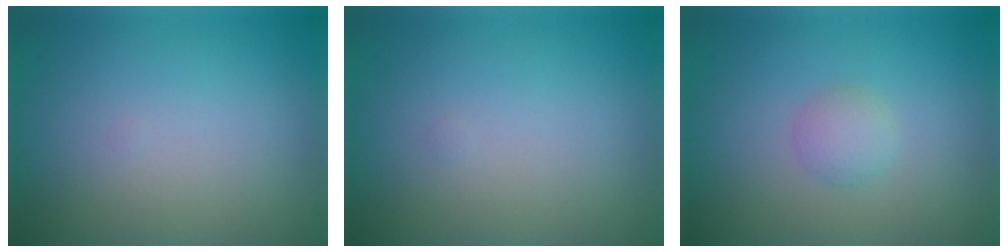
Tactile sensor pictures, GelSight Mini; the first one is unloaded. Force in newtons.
{"total": 0.0}
{"total": 1.6, "press": 1.6, "slide": 0.0}